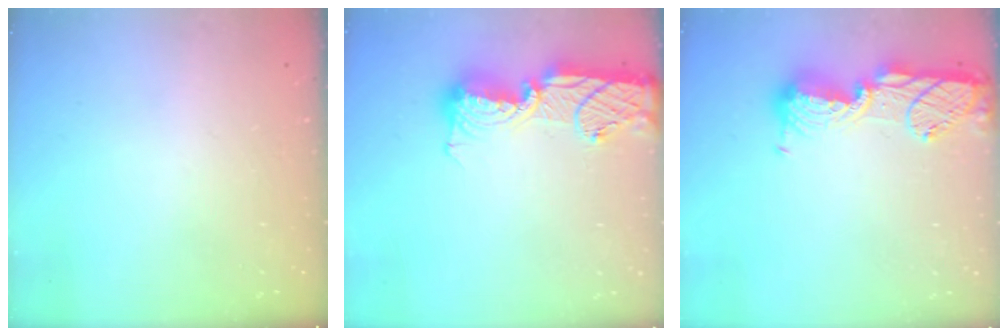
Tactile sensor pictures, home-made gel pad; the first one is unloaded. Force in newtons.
{"total": 17.0, "press": 16.3, "slide": 4.7}
{"total": 16.3, "press": 15.3, "slide": 5.7}